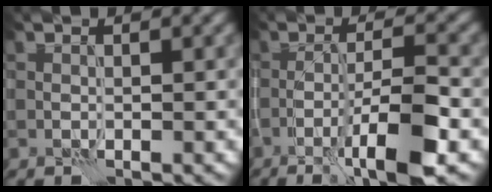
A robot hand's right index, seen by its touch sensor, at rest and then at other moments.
{"total": 6.6, "force": [-2.9, 1.0, 5.8], "torque": [-0.090, 0.007, -0.053]}